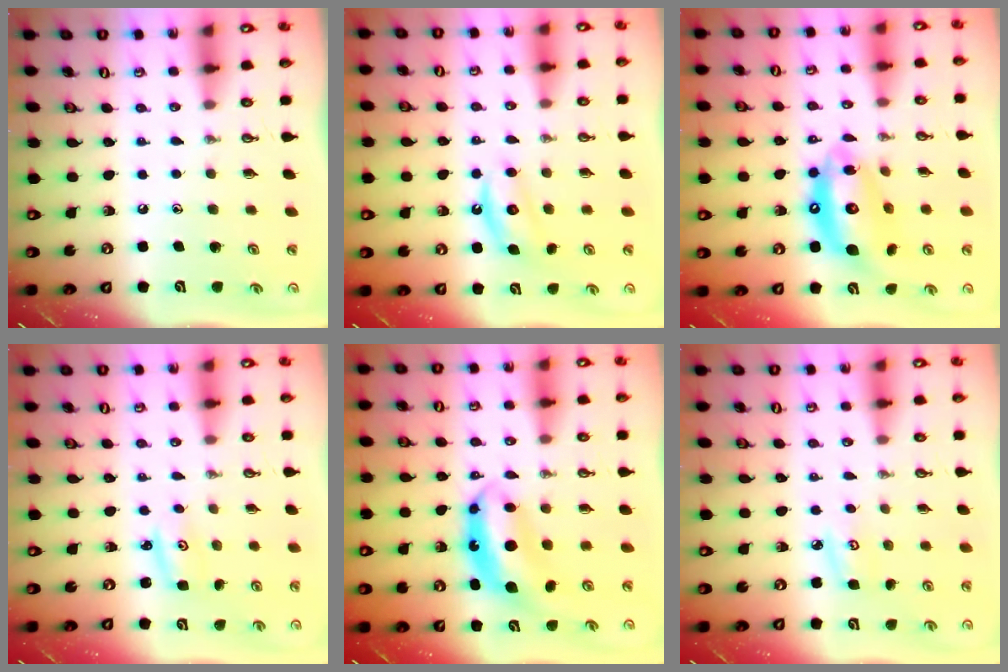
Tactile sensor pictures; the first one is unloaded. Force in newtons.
{"total": 5.6, "press": 5.5, "slide": 0.9}
{"total": 16.0, "press": 15.9, "slide": 1.9}
{"total": 2.6, "press": 2.6, "slide": 0.3}
{"total": 7.6, "press": 7.6, "slide": 0.8}
{"total": 4.3, "press": 4.3, "slide": 0.5}